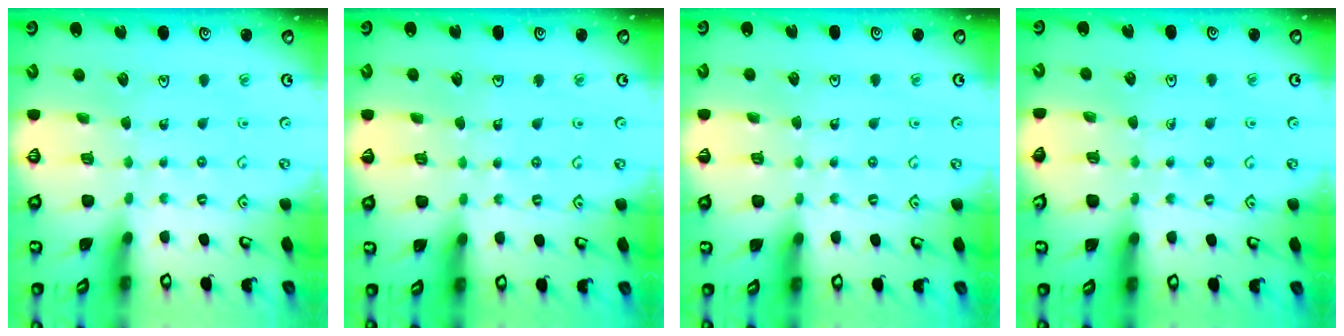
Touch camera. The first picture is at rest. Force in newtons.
{"total": 2.4, "press": 2.4, "slide": 0.3}
{"total": 2.2, "press": 2.1, "slide": 0.5}
{"total": 6.1, "press": 5.9, "slide": 1.6}